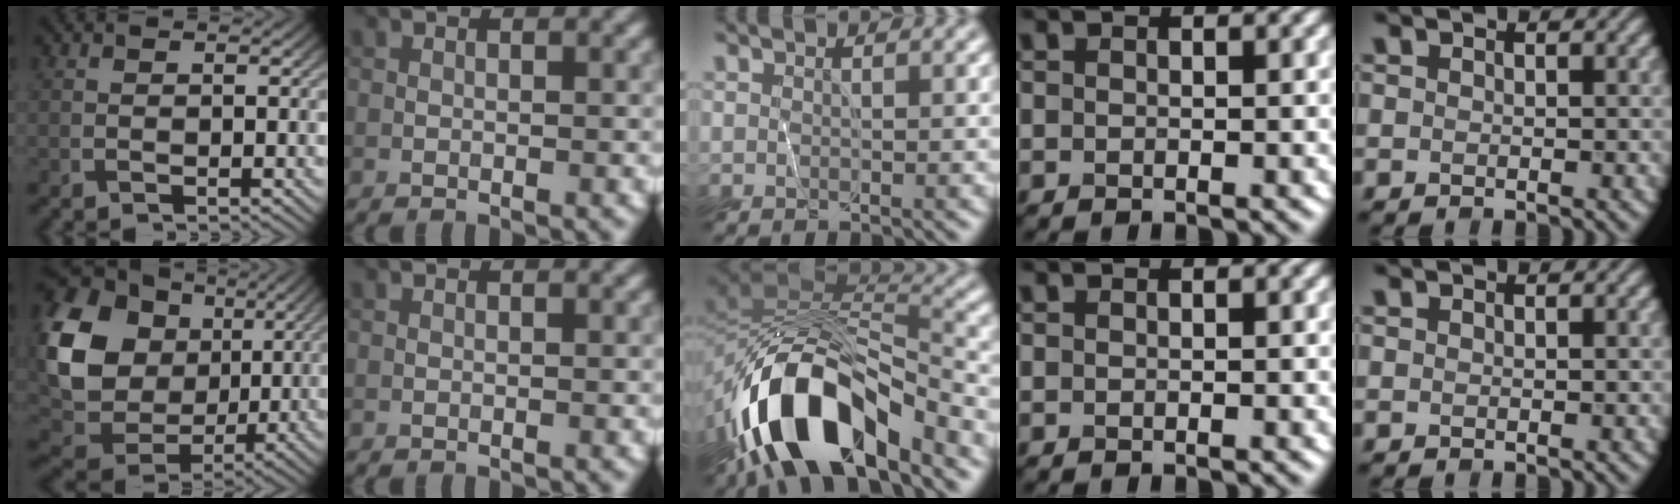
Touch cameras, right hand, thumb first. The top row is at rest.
{"thumb": {"total": 19.6, "force": [3.9, 16.0, 10.6], "torque": [-0.283, 0.003, 0.103]}, "middle": {"total": 12.4, "force": [-7.7, 5.3, 8.1], "torque": [-0.141, -0.006, -0.140]}}